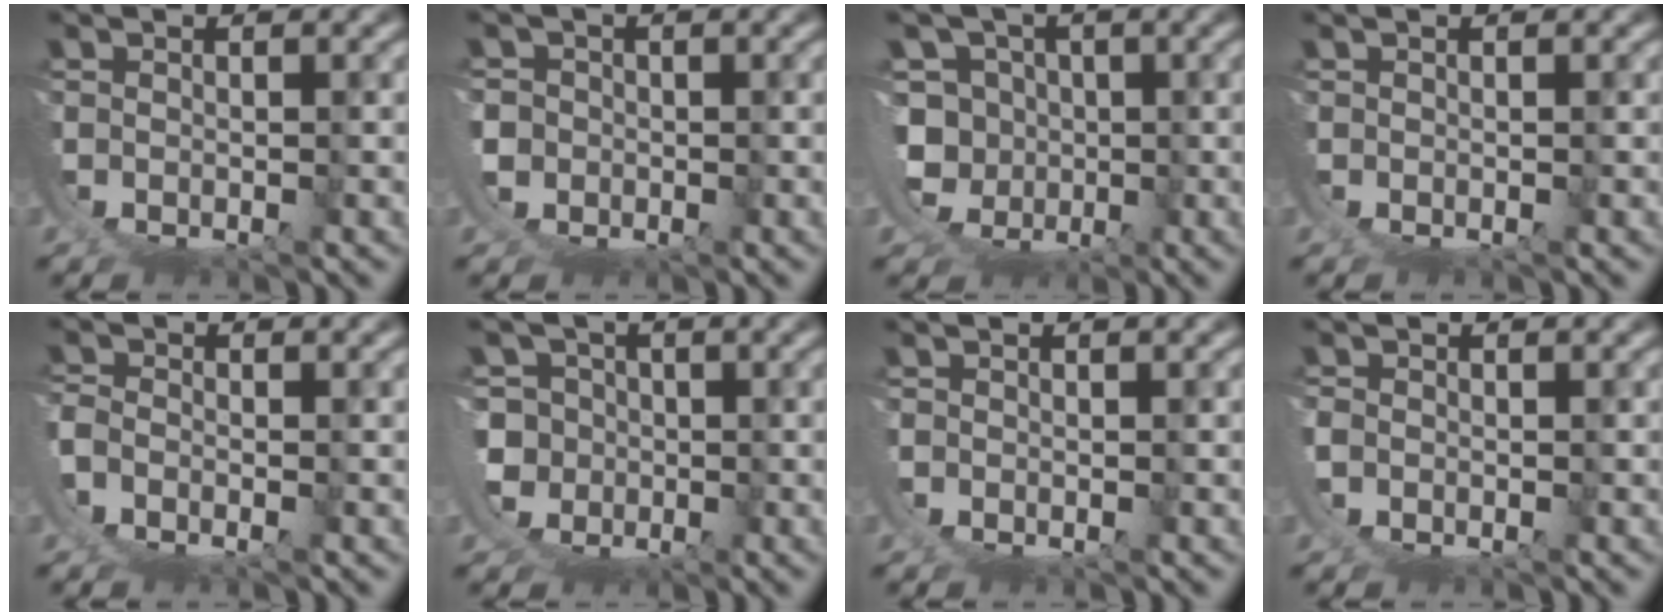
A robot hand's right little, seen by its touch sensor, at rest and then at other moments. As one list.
[{"total": 3.8, "force": [0.4, 3.7, 0.3], "torque": [-0.029, -0.020, 0.007]}, {"total": 10.5, "force": [1.1, 10.1, 2.7], "torque": [-0.112, -0.044, 0.012]}, {"total": 0.0}, {"total": 3.9, "force": [0.1, 3.3, 2.0], "torque": [-0.064, -0.015, 0.003]}, {"total": 13.0, "force": [-0.1, 12.7, 2.6], "torque": [-0.140, -0.069, 0.001]}, {"total": 0.6, "force": [0.0, 0.6, -0.2], "torque": [0.001, -0.001, -0.002]}, {"total": 1.8, "force": [0.2, 1.8, 0.2], "torque": [-0.022, -0.005, 0.002]}]